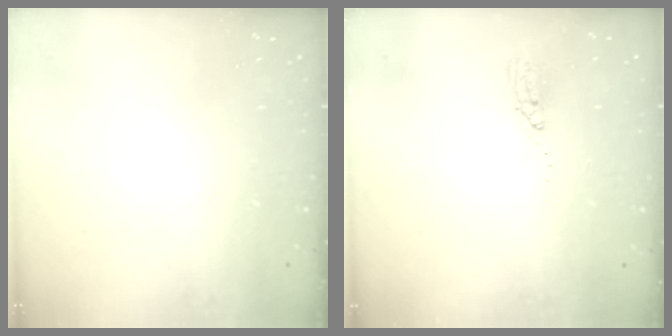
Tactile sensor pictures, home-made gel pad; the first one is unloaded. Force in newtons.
{"total": 3.5, "press": 3.5, "slide": 0.4}